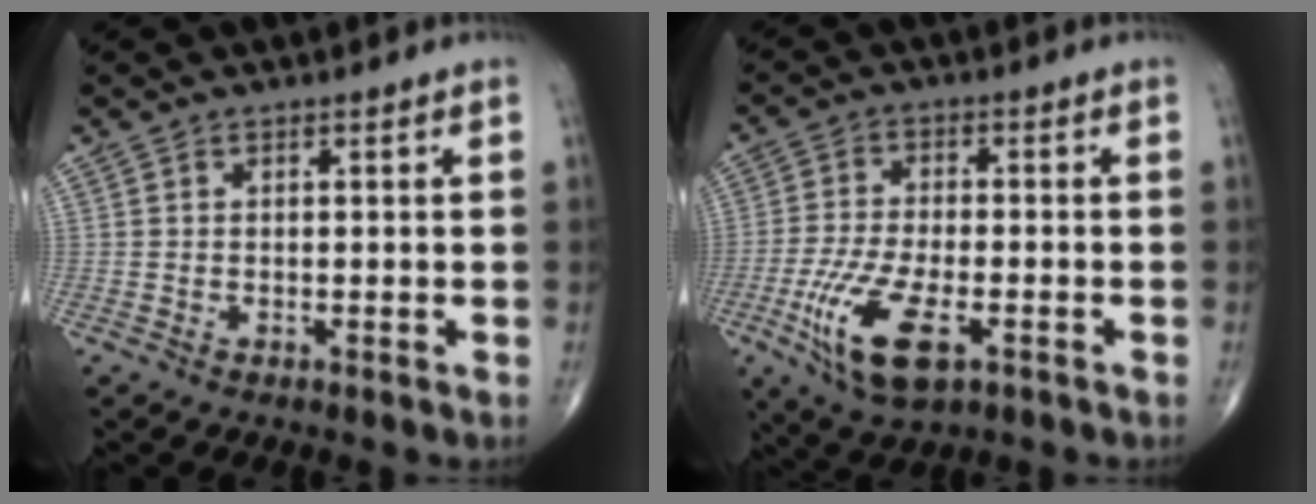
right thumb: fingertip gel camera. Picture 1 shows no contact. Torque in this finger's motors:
{"motor_torque": [0.30, 0.45, 0.67, 0.15, 0.33]}